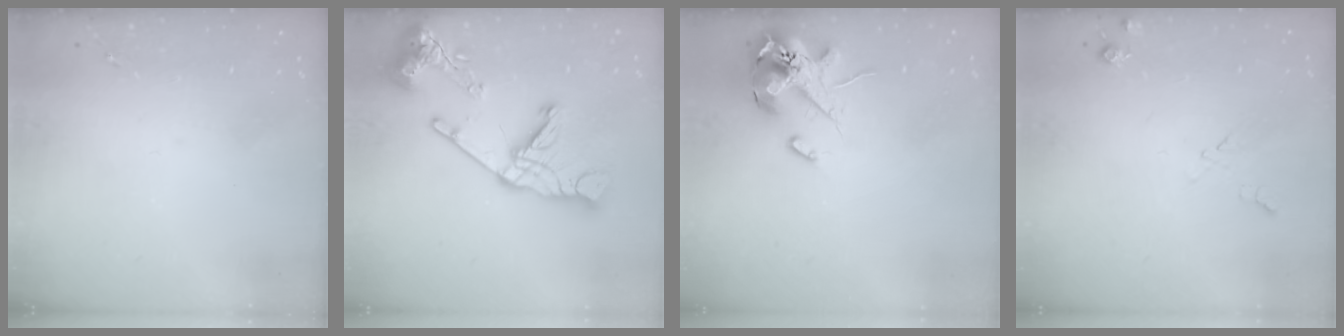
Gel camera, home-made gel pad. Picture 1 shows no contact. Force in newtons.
{"total": 20.1, "press": 20.0, "slide": 2.3}
{"total": 14.7, "press": 14.5, "slide": 2.1}
{"total": 5.8, "press": 5.8, "slide": 0.8}